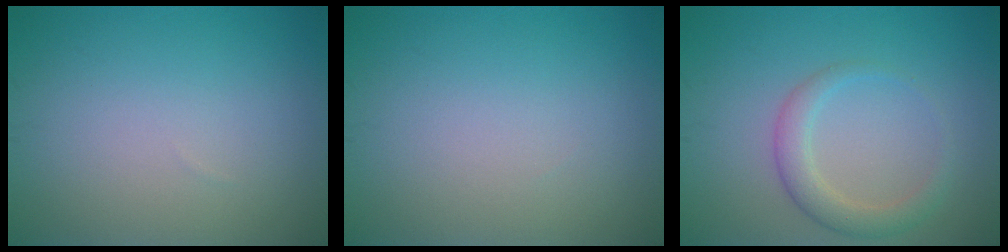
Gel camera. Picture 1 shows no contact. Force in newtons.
{"total": 0.0}
{"total": 2.6, "press": 2.6, "slide": 0.2}